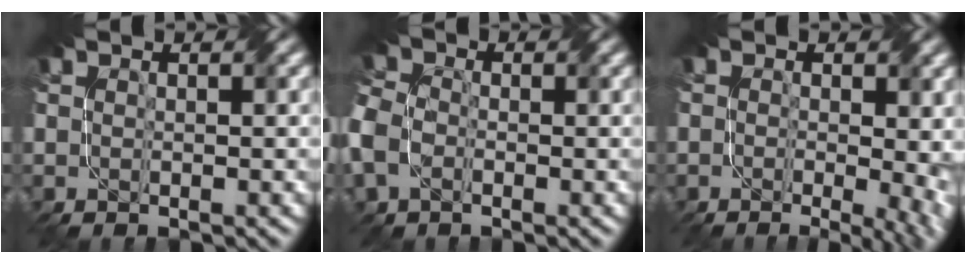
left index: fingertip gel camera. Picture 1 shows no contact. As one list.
[{"total": 5.6, "force": [-1.5, 4.4, 3.2], "torque": [-0.090, 0.003, -0.031]}, {"total": 8.5, "force": [-1.1, 4.3, 7.3], "torque": [-0.076, -0.007, 0.005]}]